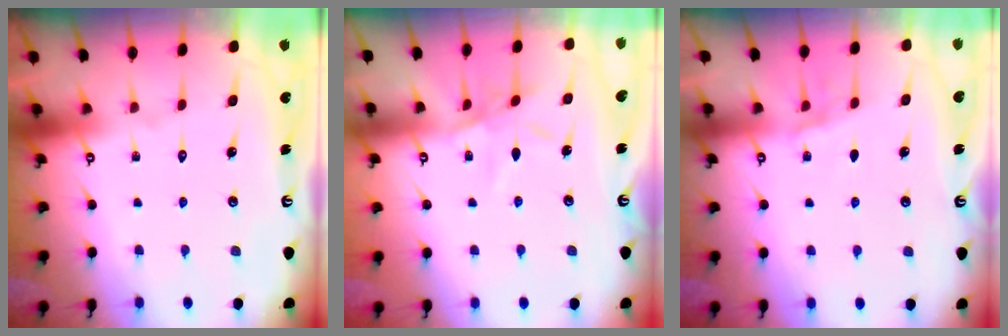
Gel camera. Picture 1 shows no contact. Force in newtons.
{"total": 5.9, "press": 5.8, "slide": 0.7}
{"total": 4.8, "press": 4.6, "slide": 1.4}